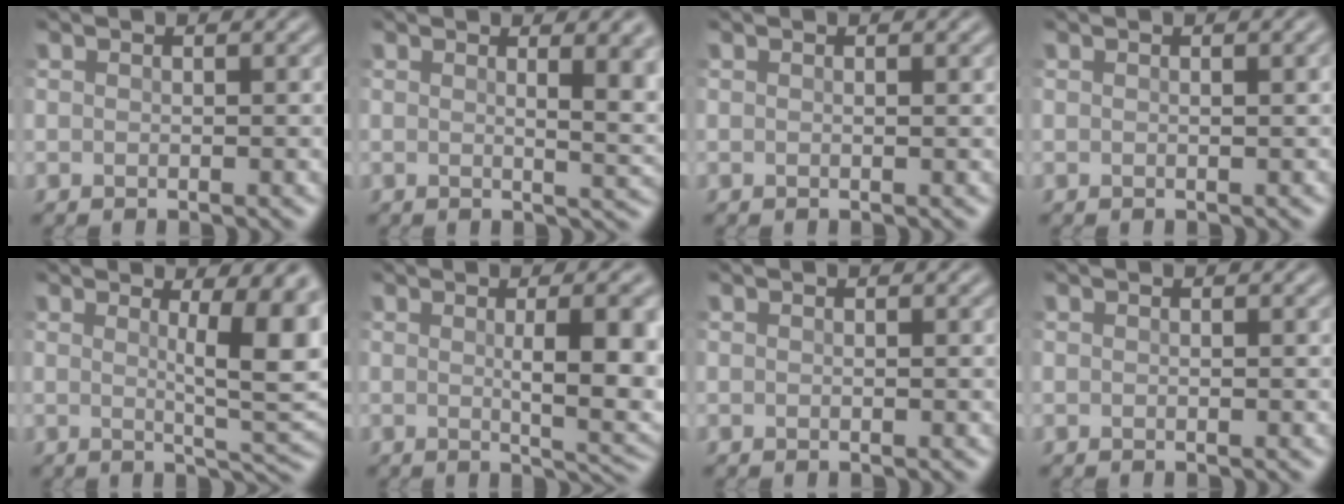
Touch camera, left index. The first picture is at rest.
{"total": 5.6, "force": [1.4, 1.8, 5.2], "torque": [-0.033, 0.007, 0.020]}
{"total": 0.7, "force": [0.2, 0.3, 0.6], "torque": [-0.001, -0.001, -0.002]}
{"total": 1.9, "force": [0.6, 0.8, 1.6], "torque": [-0.005, 0.008, -0.005]}
{"total": 7.6, "force": [1.4, 1.4, 7.3], "torque": [-0.087, 0.001, 0.027]}
{"total": 8.1, "force": [0.3, 2.1, 7.8], "torque": [-0.089, 0.007, 0.013]}
{"total": 0.0}
{"total": 0.0}